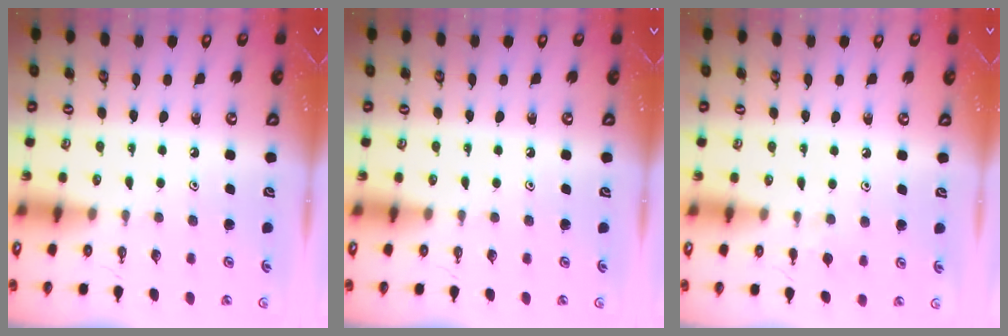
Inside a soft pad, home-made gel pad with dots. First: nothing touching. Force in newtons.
{"total": 0.0}
{"total": 3.7, "press": 3.7, "slide": 0.6}